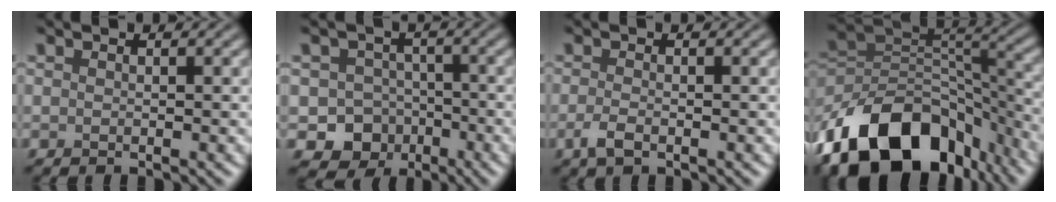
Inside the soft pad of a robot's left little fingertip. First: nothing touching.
{"total": 7.8, "force": [-3.4, 6.8, 1.7], "torque": [0.001, -0.020, -0.065]}
{"total": 1.7, "force": [-0.8, 0.6, 1.3], "torque": [-0.031, -0.004, -0.020]}
{"total": 16.1, "force": [-9.9, 9.7, 8.1], "torque": [-0.158, 0.004, -0.168]}